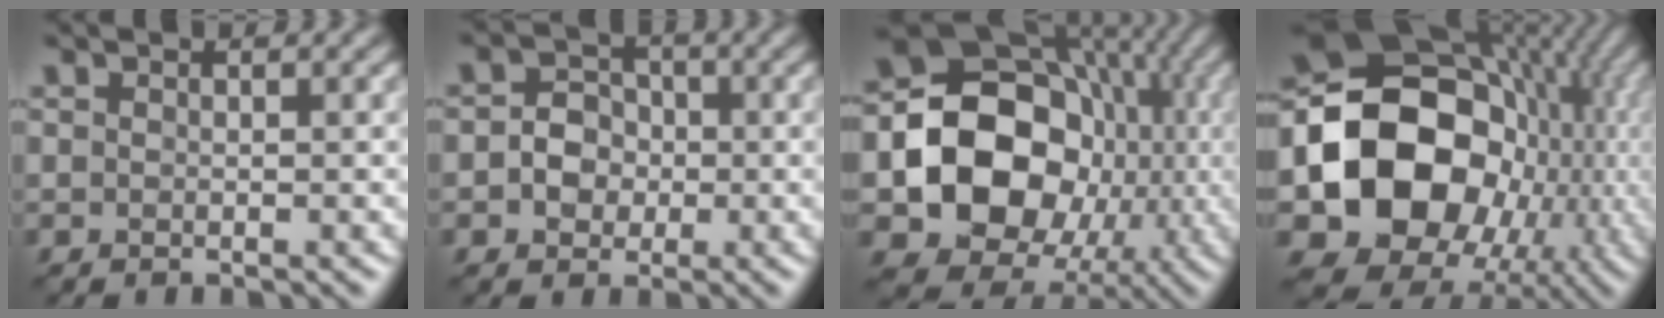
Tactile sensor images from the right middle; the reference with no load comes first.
{"total": 3.0, "force": [-0.8, 2.7, 1.1], "torque": [-0.006, 0.006, -0.033]}
{"total": 13.1, "force": [-2.3, 10.6, 7.4], "torque": [-0.107, -0.012, -0.053]}
{"total": 16.8, "force": [-2.0, 13.5, 9.8], "torque": [-0.163, -0.018, -0.039]}